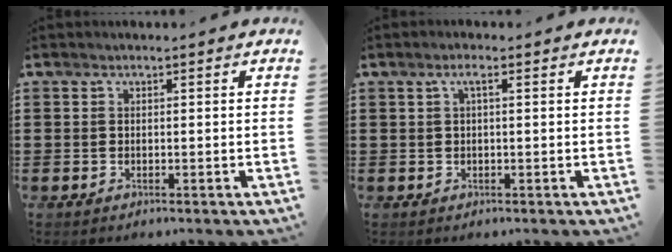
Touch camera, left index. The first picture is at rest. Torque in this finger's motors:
{"motor_torque": [-0.39, 0.79, 0.00, -0.01]}